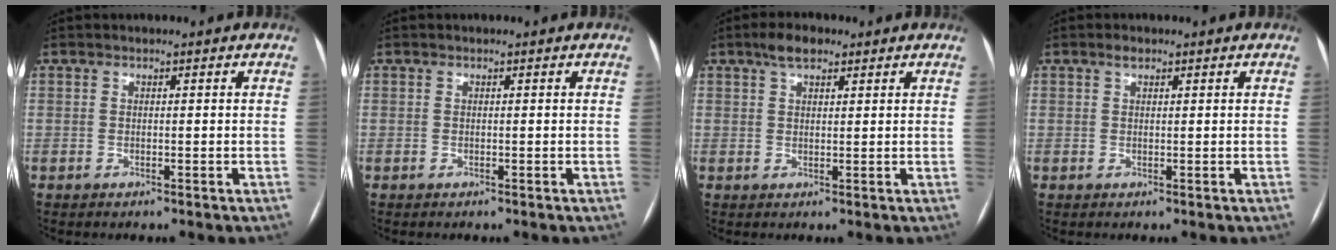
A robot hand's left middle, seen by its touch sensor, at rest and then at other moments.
{"total": 0.0}
{"total": 3.6, "force": [2.4, 1.5, 2.2], "torque": [-0.045, 0.010, 0.045]}
{"total": 1.0, "force": [0.7, 0.4, 0.5], "torque": [-0.012, 0.003, 0.013]}